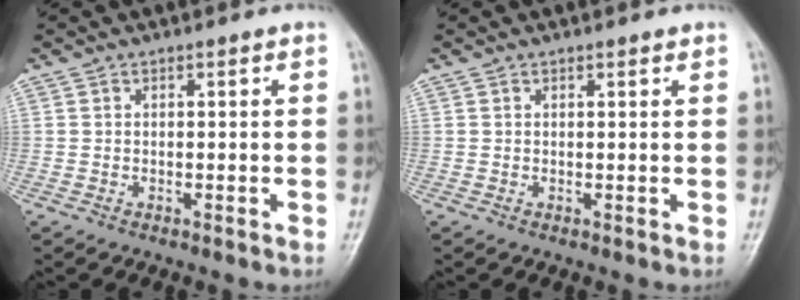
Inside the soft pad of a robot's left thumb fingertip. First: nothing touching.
{"total": 0.8, "force": [0.6, 0.2, 0.4], "torque": [-0.007, -0.003, 0.008]}